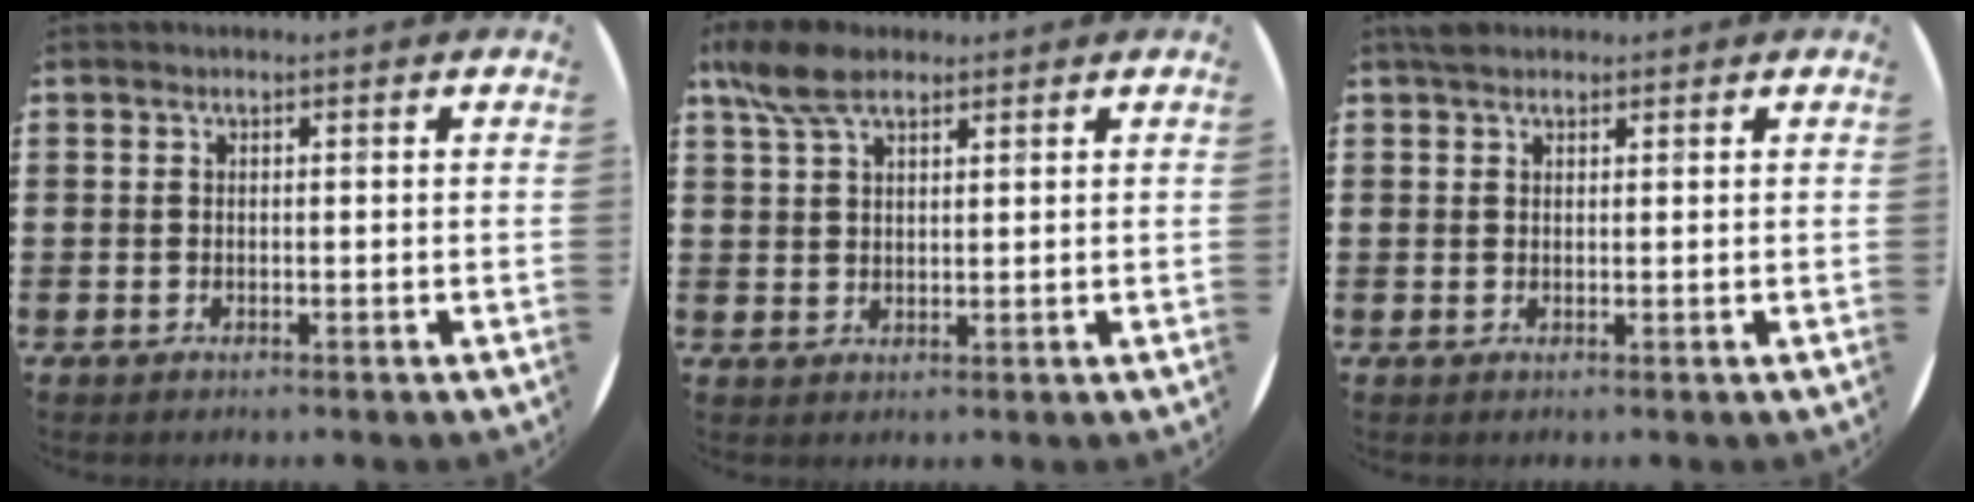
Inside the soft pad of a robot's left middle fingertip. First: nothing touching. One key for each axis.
{"total": 5.9, "fx": 4.2, "fy": 2.5, "fz": 3.2, "tx": -0.074, "ty": 0.001, "tz": 0.079}
{"total": 1.6, "fx": 1.4, "fy": 0.7, "fz": 0.5, "tx": -0.004, "ty": 0.002, "tz": 0.025}